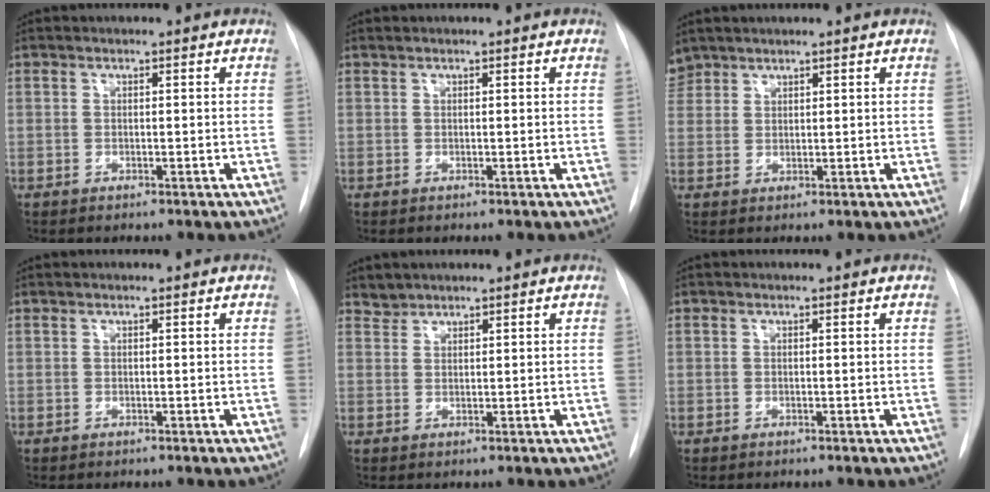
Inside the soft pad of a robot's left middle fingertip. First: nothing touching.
{"total": 0.0}
{"total": 3.3, "force": [2.9, 1.6, 0.0], "torque": [-0.002, 0.012, 0.060]}
{"total": 0.0}
{"total": 1.6, "force": [1.5, 0.4, -0.4], "torque": [0.010, 0.005, 0.027]}
{"total": 0.0}